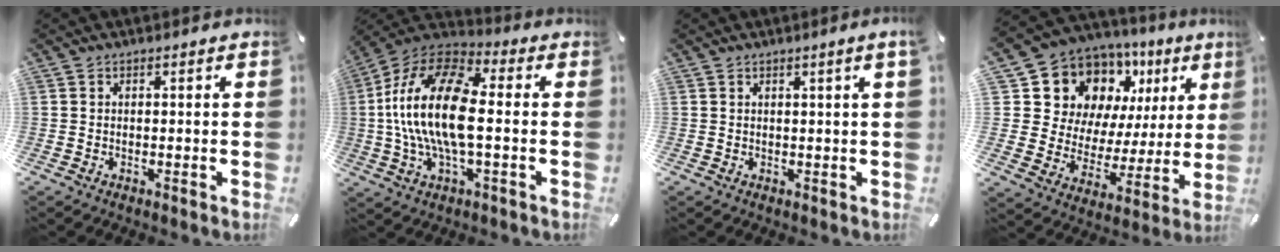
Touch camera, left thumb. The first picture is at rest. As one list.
[{"total": 19.3, "force": [-0.6, 8.9, 17.1], "torque": [-0.361, -0.001, -0.014]}, {"total": 1.6, "force": [0.8, -0.2, 1.4], "torque": [-0.026, -0.002, 0.013]}, {"total": 14.7, "force": [9.0, 10.8, 4.6], "torque": [-0.086, -0.077, 0.170]}]